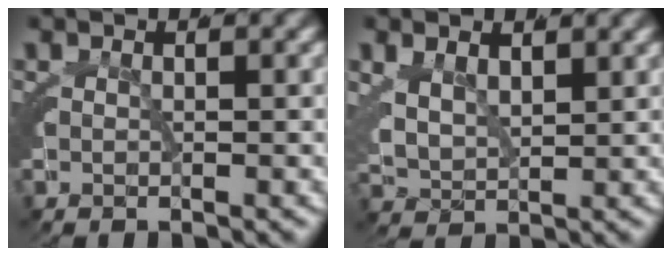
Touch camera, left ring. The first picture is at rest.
{"total": 3.2, "force": [1.6, 2.1, 1.8], "torque": [-0.055, -0.019, 0.042]}